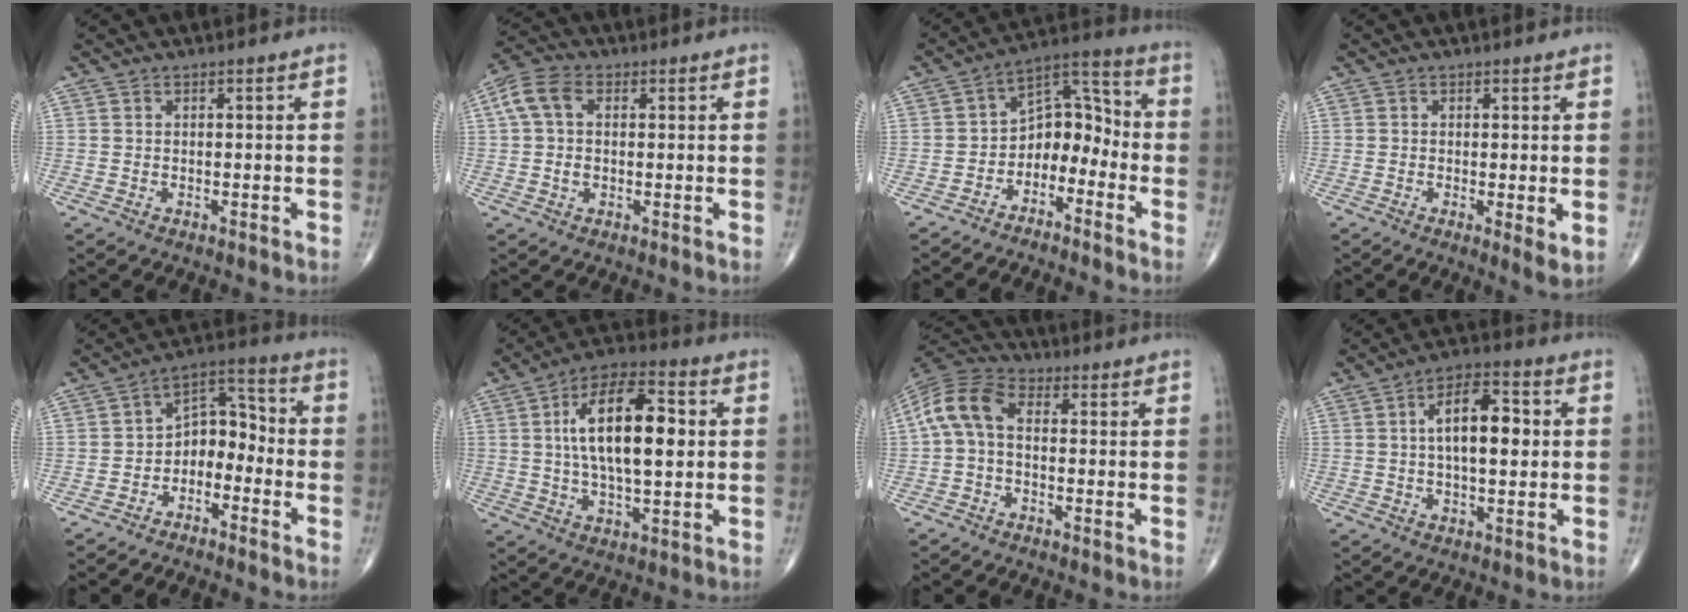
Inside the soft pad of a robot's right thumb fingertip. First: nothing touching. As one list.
[{"total": 7.3, "force": [1.5, 4.8, 5.2], "torque": [-0.111, 0.020, 0.025]}, {"total": 9.9, "force": [-4.3, 6.7, 5.9], "torque": [-0.054, 0.078, -0.086]}, {"total": 3.2, "force": [-0.3, 0.8, 3.1], "torque": [-0.055, -0.014, -0.009]}, {"total": 8.6, "force": [-3.5, 5.7, 5.4], "torque": [-0.058, 0.063, -0.070]}, {"total": 17.3, "force": [2.6, 7.4, 15.4], "torque": [-0.255, 0.013, 0.039]}, {"total": 9.2, "force": [0.0, 5.7, 7.3], "torque": [-0.146, 0.028, -0.013]}, {"total": 11.3, "force": [1.5, 5.2, 10.0], "torque": [-0.150, 0.015, 0.019]}]